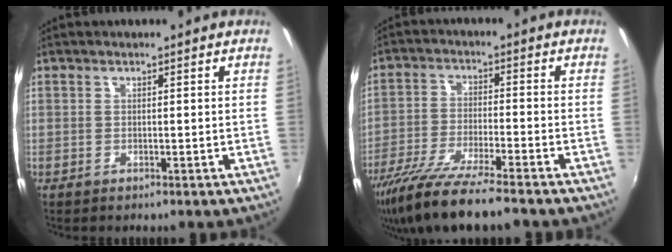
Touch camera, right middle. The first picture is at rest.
{"total": 13.5, "force": [-10.9, 0.8, 7.8], "torque": [-0.167, -0.034, -0.197]}